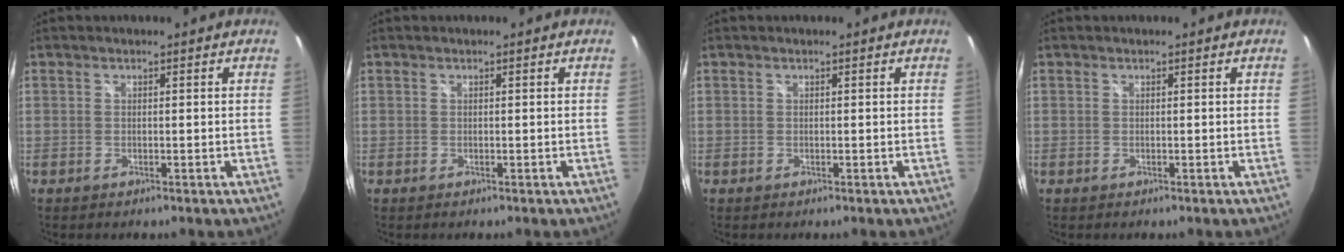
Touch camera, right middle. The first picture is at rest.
{"total": 0.0}
{"total": 0.0}
{"total": 0.0}